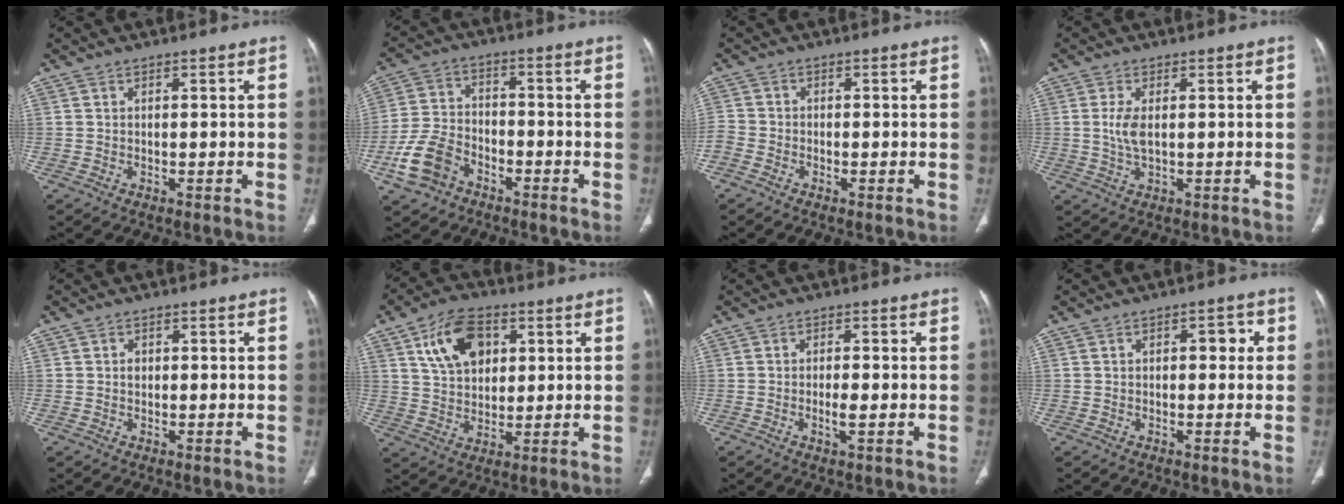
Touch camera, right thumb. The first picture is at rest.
{"total": 10.0, "force": [-5.3, 6.7, 5.1], "torque": [-0.102, 0.028, -0.102]}
{"total": 3.2, "force": [-2.0, 2.0, 1.4], "torque": [-0.035, 0.007, -0.048]}
{"total": 3.8, "force": [0.4, 1.6, 3.4], "torque": [-0.080, -0.005, 0.011]}
{"total": 1.2, "force": [0.1, 1.0, 0.5], "torque": [-0.002, 0.003, 0.002]}
{"total": 11.9, "force": [4.6, 7.9, 7.7], "torque": [-0.108, -0.007, 0.082]}
{"total": 2.6, "force": [-0.7, 0.7, 2.4], "torque": [-0.048, -0.002, -0.013]}
{"total": 3.1, "force": [0.3, 1.8, 2.5], "torque": [-0.012, 0.007, -0.002]}